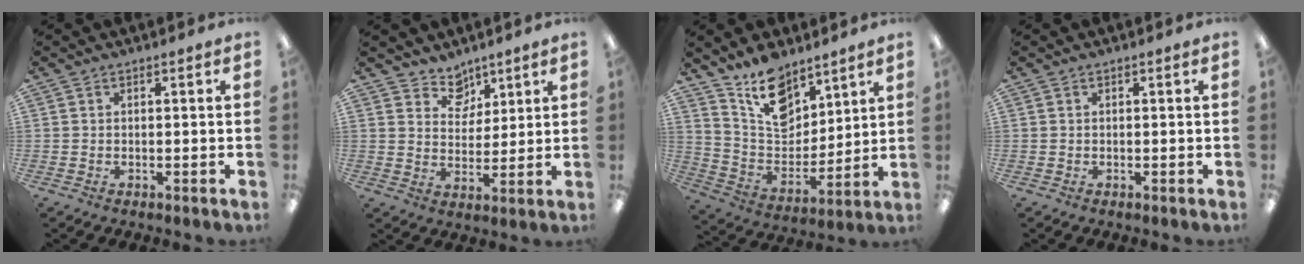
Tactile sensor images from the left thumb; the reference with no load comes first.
{"total": 7.2, "force": [5.4, 4.6, 0.4], "torque": [-0.006, -0.039, 0.100]}
{"total": 14.4, "force": [10.7, 7.8, 5.7], "torque": [-0.105, -0.068, 0.202]}
{"total": 0.0}